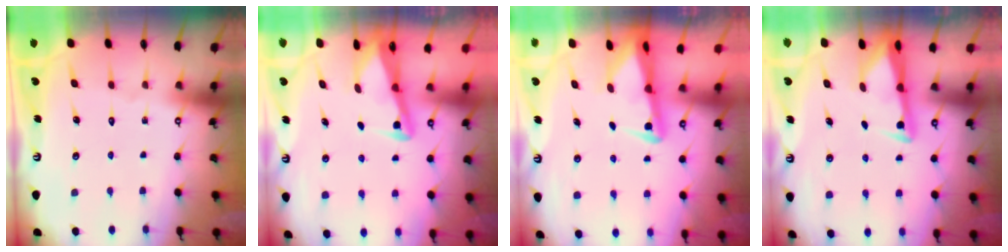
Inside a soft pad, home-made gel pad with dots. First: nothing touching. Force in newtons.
{"total": 3.0, "press": 3.0, "slide": 0.4}
{"total": 2.7, "press": 2.6, "slide": 0.6}
{"total": 3.3, "press": 3.3, "slide": 0.5}